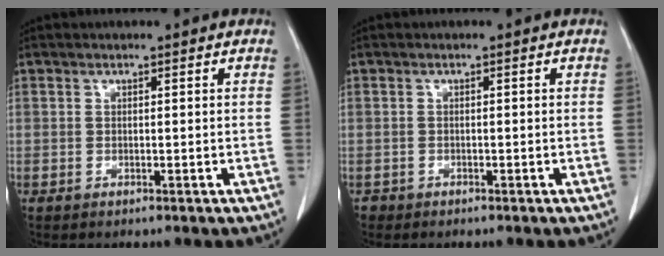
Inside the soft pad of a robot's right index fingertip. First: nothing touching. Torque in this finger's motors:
{"motor_torque": [-0.90, 0.76, -0.90, -0.15]}